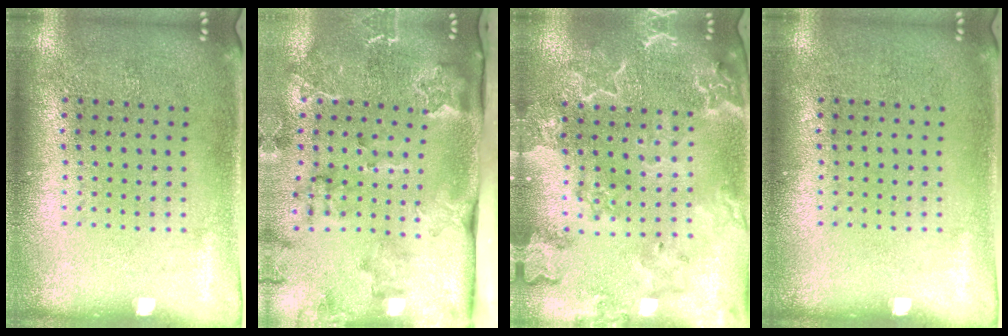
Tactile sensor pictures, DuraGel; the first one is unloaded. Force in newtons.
{"total": 2.6, "press": 2.4, "slide": 1.1}
{"total": 2.9, "press": 2.7, "slide": 1.1}
{"total": 0.0}